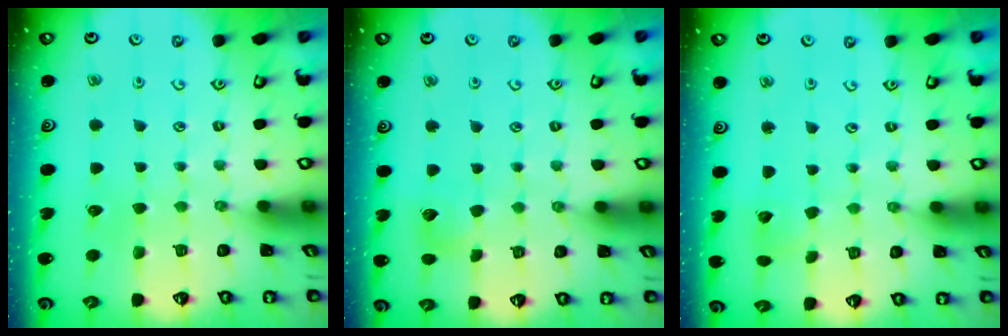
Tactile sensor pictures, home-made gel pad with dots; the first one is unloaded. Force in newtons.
{"total": 6.3, "press": 6.3, "slide": 0.5}
{"total": 5.2, "press": 5.1, "slide": 0.4}